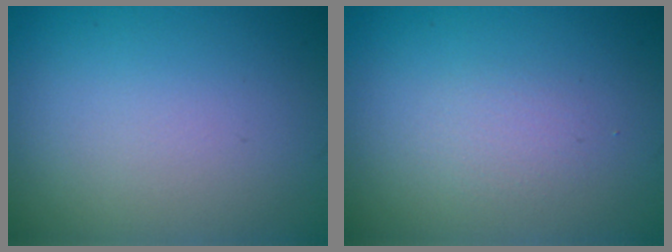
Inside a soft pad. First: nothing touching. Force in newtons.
{"total": 1.2, "press": 1.2, "slide": 0.0}